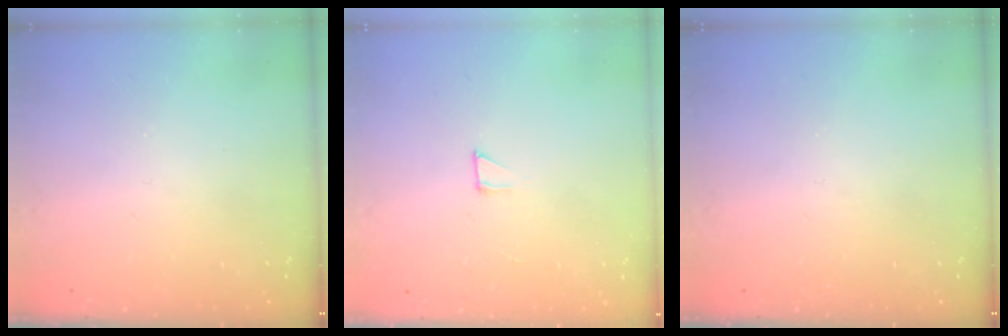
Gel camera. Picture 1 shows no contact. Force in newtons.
{"total": 2.6, "press": 2.6, "slide": 0.1}
{"total": 0.0}